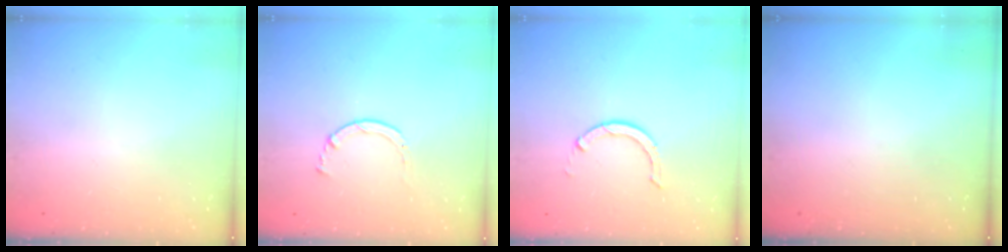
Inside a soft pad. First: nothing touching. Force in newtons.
{"total": 2.0, "press": 1.9, "slide": 0.3}
{"total": 2.9, "press": 2.9, "slide": 0.4}
{"total": 0.0}